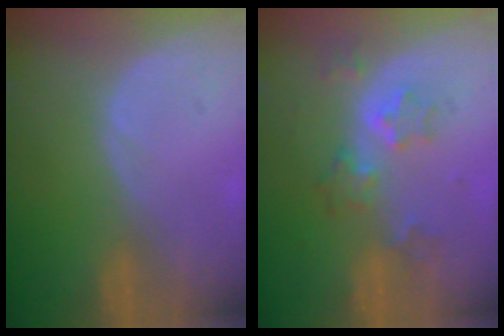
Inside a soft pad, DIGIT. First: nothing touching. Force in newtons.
{"total": 6.3, "press": 5.5, "slide": 3.1}